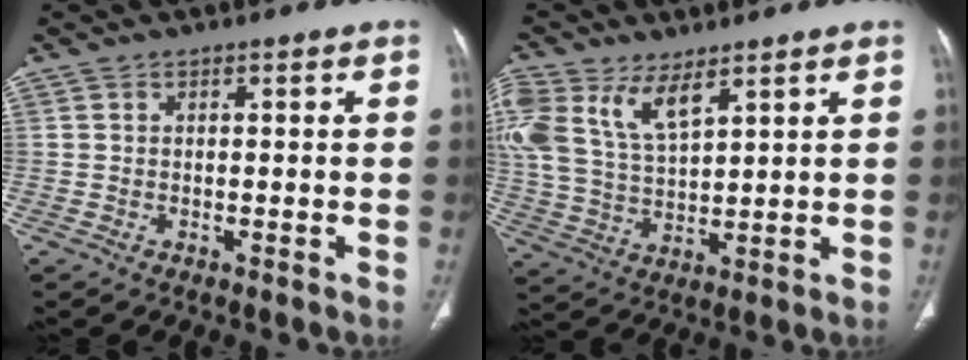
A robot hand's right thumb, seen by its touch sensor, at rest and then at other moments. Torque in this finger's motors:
{"motor_torque": [0.29, 0.75, 1.03, 1.04, 0.14]}